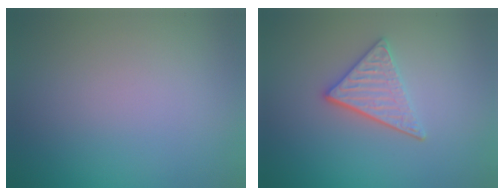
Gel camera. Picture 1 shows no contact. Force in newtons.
{"total": 3.2, "press": 2.9, "slide": 1.4}